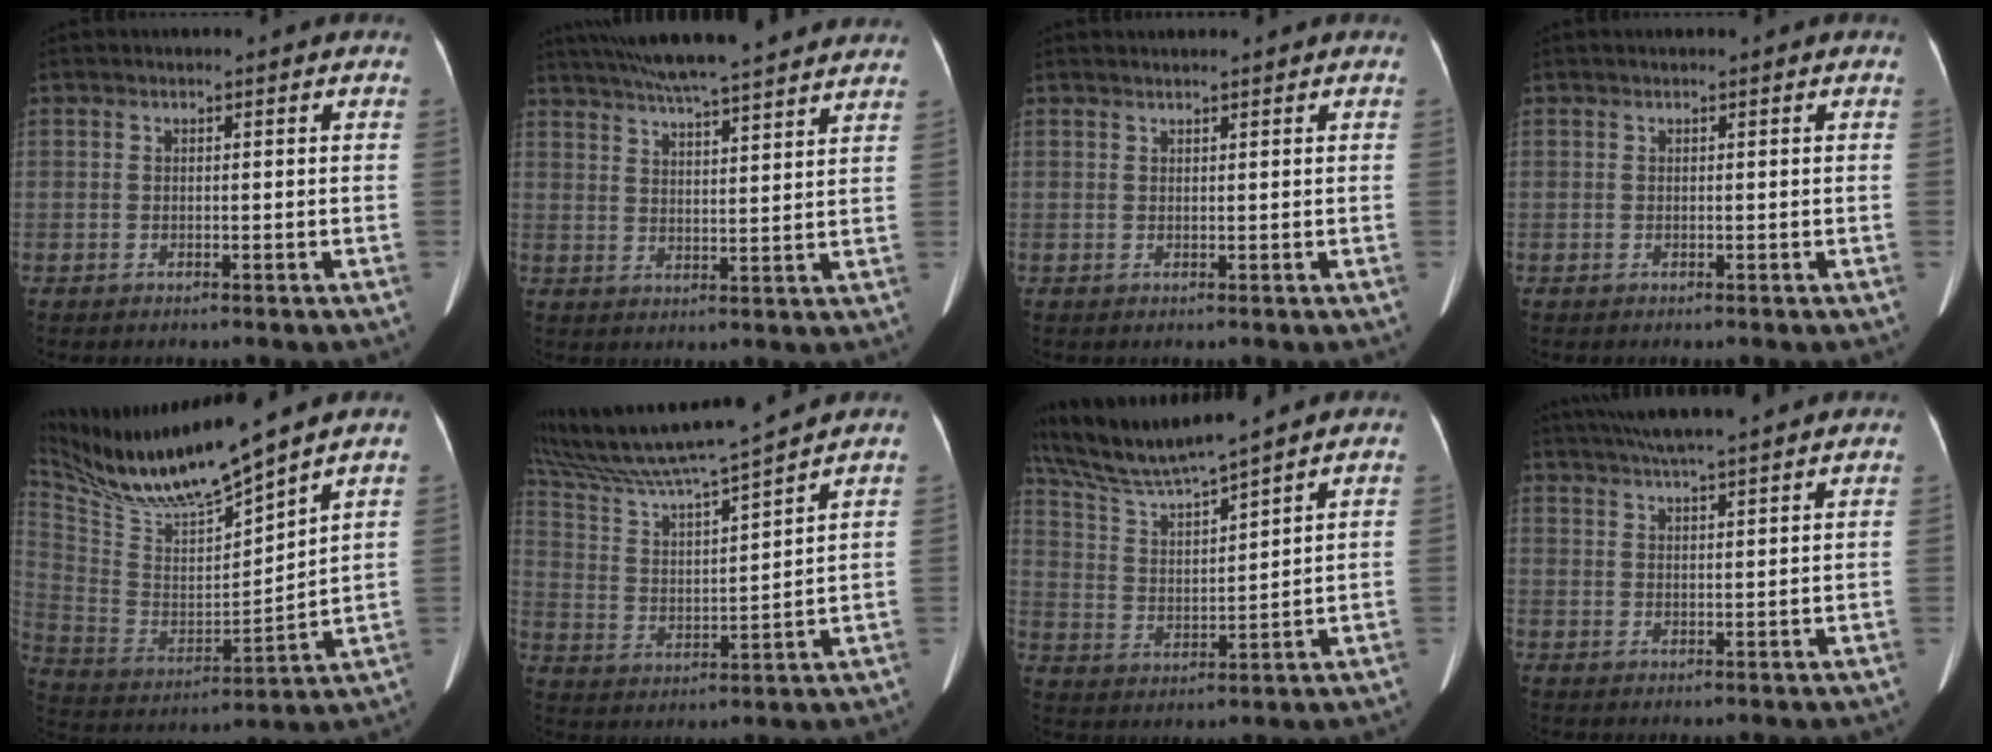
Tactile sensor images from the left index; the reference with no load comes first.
{"total": 21.2, "force": [18.7, 1.4, 10.0], "torque": [-0.168, 0.028, 0.262]}
{"total": 1.9, "force": [1.8, 0.0, 0.5], "torque": [-0.007, 0.020, 0.034]}
{"total": 0.9, "force": [0.8, 0.0, 0.4], "torque": [-0.007, 0.018, 0.016]}
{"total": 16.2, "force": [14.3, 0.1, 7.7], "torque": [-0.163, -0.008, 0.277]}
{"total": 16.0, "force": [14.3, -0.9, 7.1], "torque": [-0.142, 0.006, 0.251]}
{"total": 12.1, "force": [11.0, -1.0, 4.9], "torque": [-0.109, 0.015, 0.215]}
{"total": 12.7, "force": [11.2, 0.3, 6.0], "torque": [-0.106, 0.031, 0.163]}